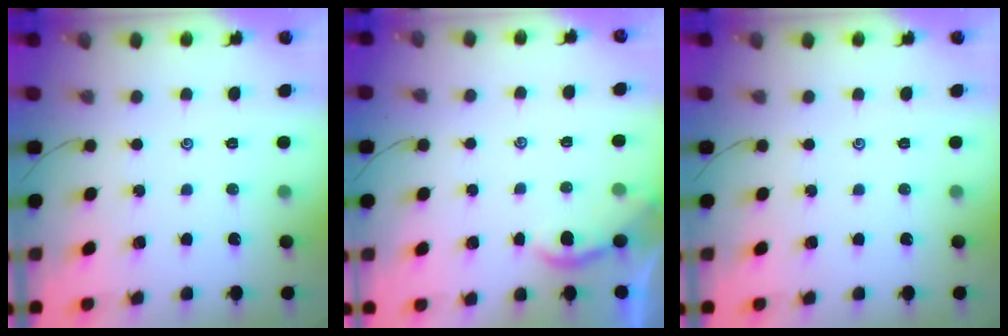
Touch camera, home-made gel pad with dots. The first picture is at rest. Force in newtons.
{"total": 1.3, "press": 1.3, "slide": 0.3}
{"total": 0.0}